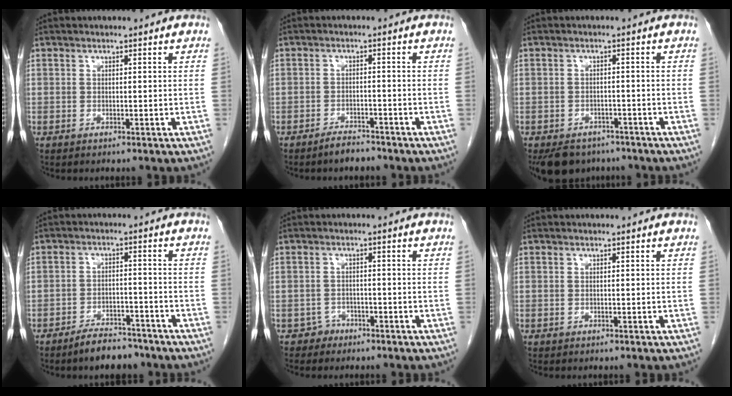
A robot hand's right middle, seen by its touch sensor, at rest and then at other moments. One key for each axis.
{"total": 3.0, "fx": -2.7, "fy": 0.7, "fz": 1.1, "tx": -0.028, "ty": -0.002, "tz": -0.043}
{"total": 7.8, "fx": -6.2, "fy": 4.3, "fz": 2.0, "tx": -0.033, "ty": -0.008, "tz": -0.084}
{"total": 5.9, "fx": -5.0, "fy": 2.1, "fz": 2.4, "tx": -0.046, "ty": -0.001, "tz": -0.079}
{"total": 2.0, "fx": -1.5, "fy": 1.3, "fz": -0.4, "tx": 0.000, "ty": 0.006, "tz": -0.028}
{"total": 0.0}